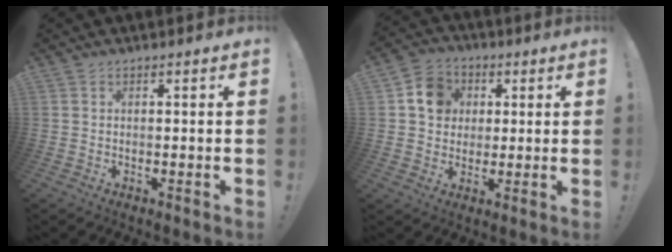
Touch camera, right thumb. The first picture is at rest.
{"total": 10.0, "force": [2.7, 9.0, 3.4], "torque": [-0.044, -0.004, 0.056]}